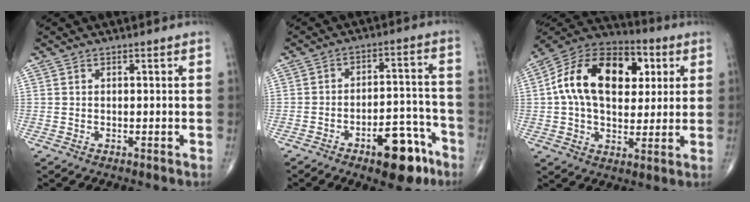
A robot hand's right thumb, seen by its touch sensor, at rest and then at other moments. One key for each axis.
{"total": 11.9, "fx": -6.9, "fy": 5.2, "fz": 8.3, "tx": -0.088, "ty": 0.056, "tz": -0.095}
{"total": 21.3, "fx": 4.5, "fy": 13.4, "fz": 15.9, "tx": -0.246, "ty": 0.013, "tz": 0.063}